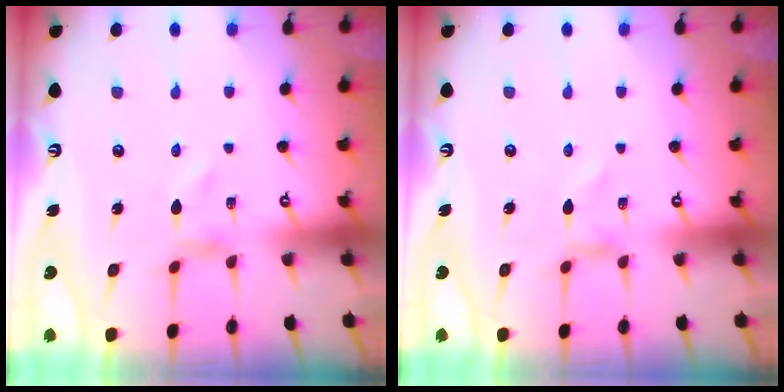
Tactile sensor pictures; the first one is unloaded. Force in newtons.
{"total": 0.0}